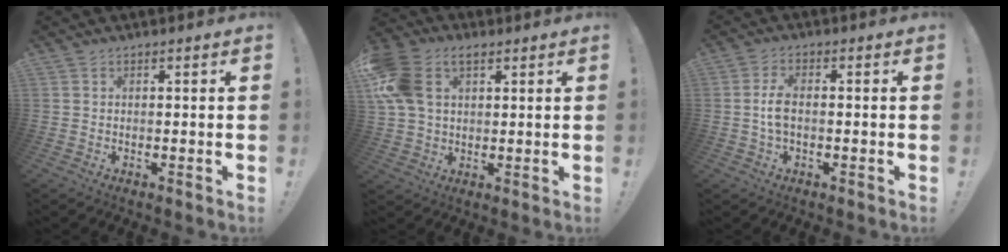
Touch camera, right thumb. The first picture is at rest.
{"total": 12.7, "force": [4.6, 8.4, 8.4], "torque": [-0.162, -0.010, 0.087]}
{"total": 5.3, "force": [-0.6, 2.6, 4.6], "torque": [-0.092, 0.006, -0.010]}